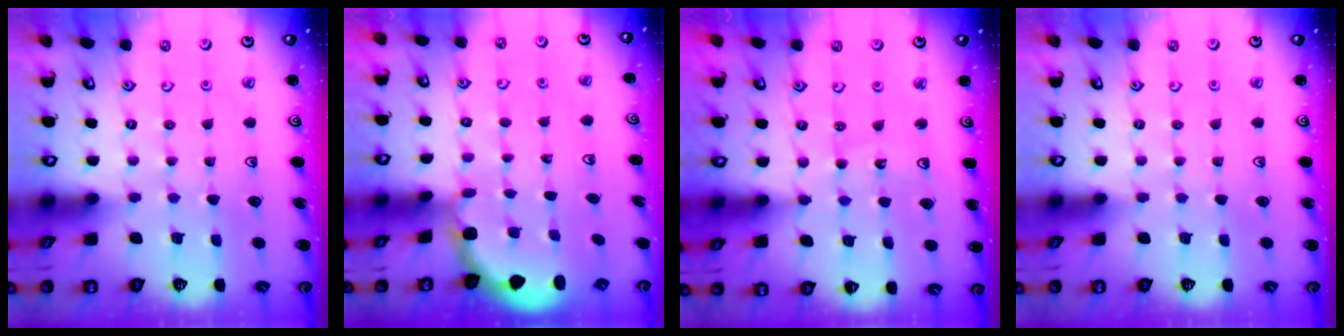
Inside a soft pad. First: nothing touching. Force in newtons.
{"total": 1.8, "press": 1.6, "slide": 0.7}
{"total": 6.5, "press": 6.0, "slide": 2.5}
{"total": 0.0}